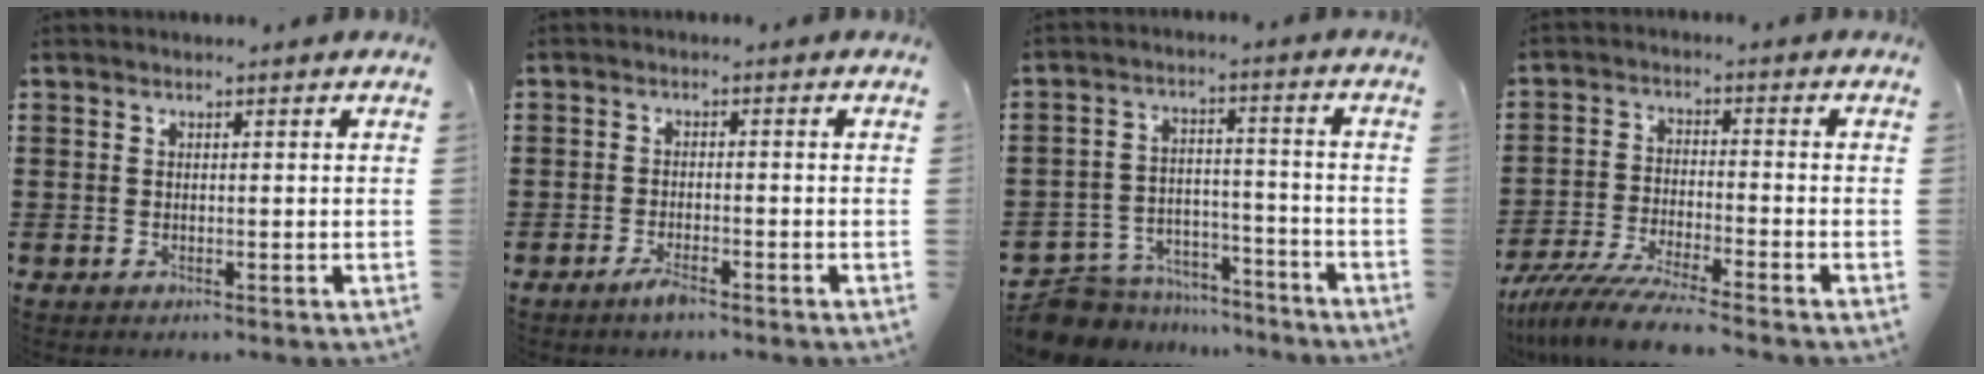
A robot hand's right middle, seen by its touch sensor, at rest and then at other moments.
{"total": 2.4, "force": [-1.7, 0.5, 1.6], "torque": [-0.035, -0.002, -0.033]}
{"total": 6.7, "force": [-6.5, 1.5, 0.4], "torque": [-0.019, 0.012, -0.133]}
{"total": 7.4, "force": [-6.7, -0.3, 3.1], "torque": [-0.075, -0.014, -0.134]}